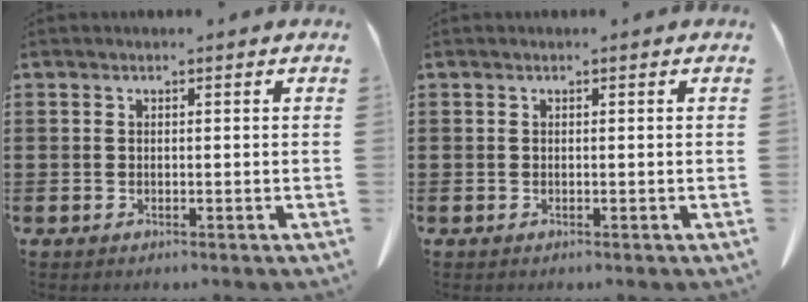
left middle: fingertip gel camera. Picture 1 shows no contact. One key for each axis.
{"total": 0.0}